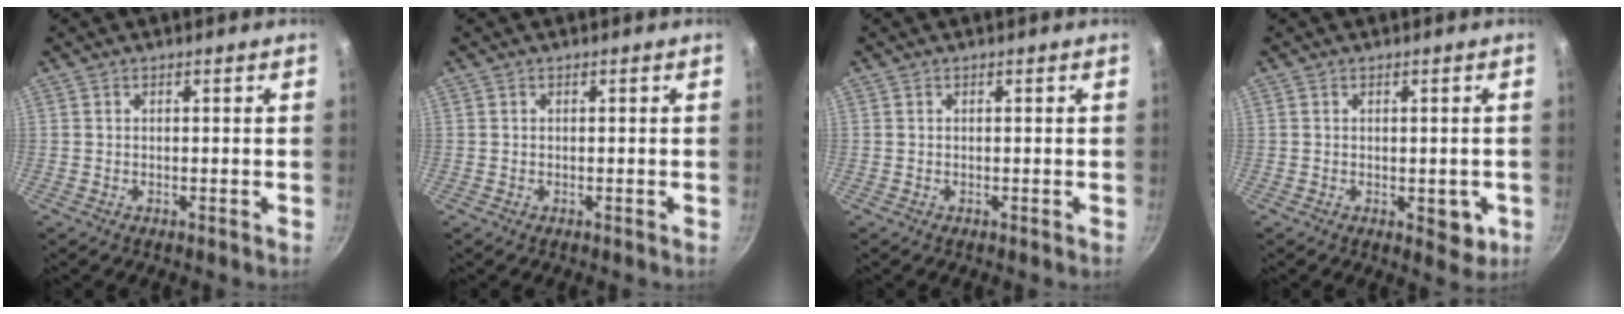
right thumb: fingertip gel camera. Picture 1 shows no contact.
{"total": 0.0}
{"total": 0.0}
{"total": 4.6, "force": [-1.1, 2.6, 3.7], "torque": [-0.026, 0.002, -0.010]}